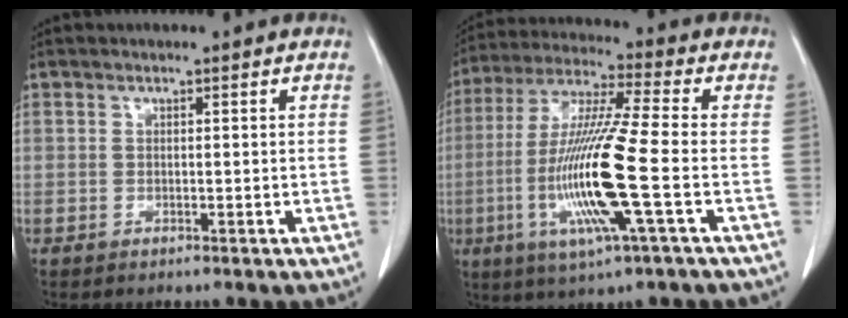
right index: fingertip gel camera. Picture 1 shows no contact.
{"total": 16.1, "force": [-3.7, 0.0, 15.7], "torque": [-0.326, -0.014, -0.078]}